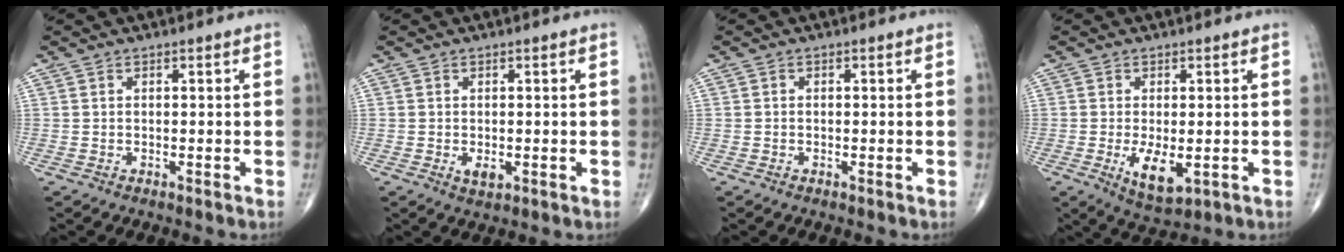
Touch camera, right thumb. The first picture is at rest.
{"total": 2.2, "force": [-0.5, 1.2, 1.8], "torque": [-0.025, -0.004, -0.007]}
{"total": 0.0}
{"total": 6.5, "force": [-1.4, 3.0, 5.6], "torque": [-0.092, -0.016, -0.014]}